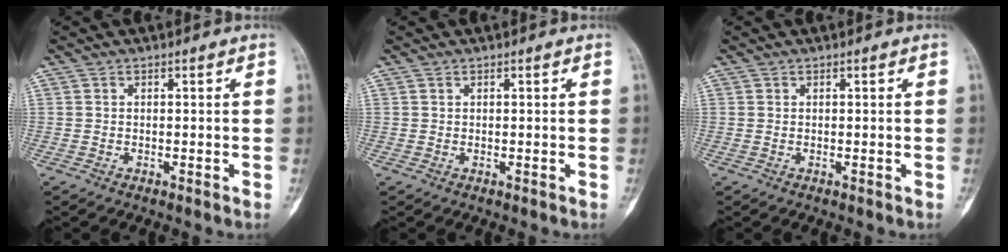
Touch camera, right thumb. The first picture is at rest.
{"total": 0.0}
{"total": 0.0}